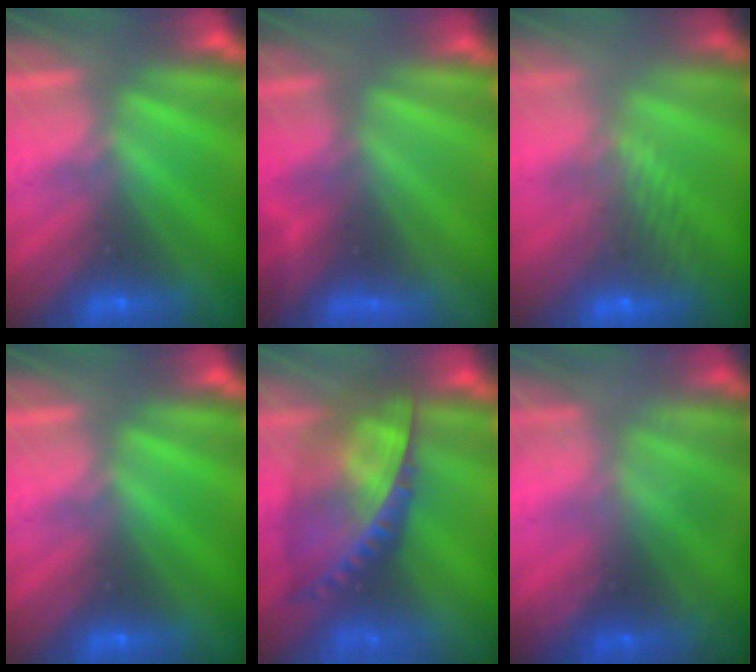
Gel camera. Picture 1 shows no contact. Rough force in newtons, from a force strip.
{"total": 4.5}
{"total": 8.7}
{"total": 0.0}
{"total": 9.0}
{"total": 1.5}